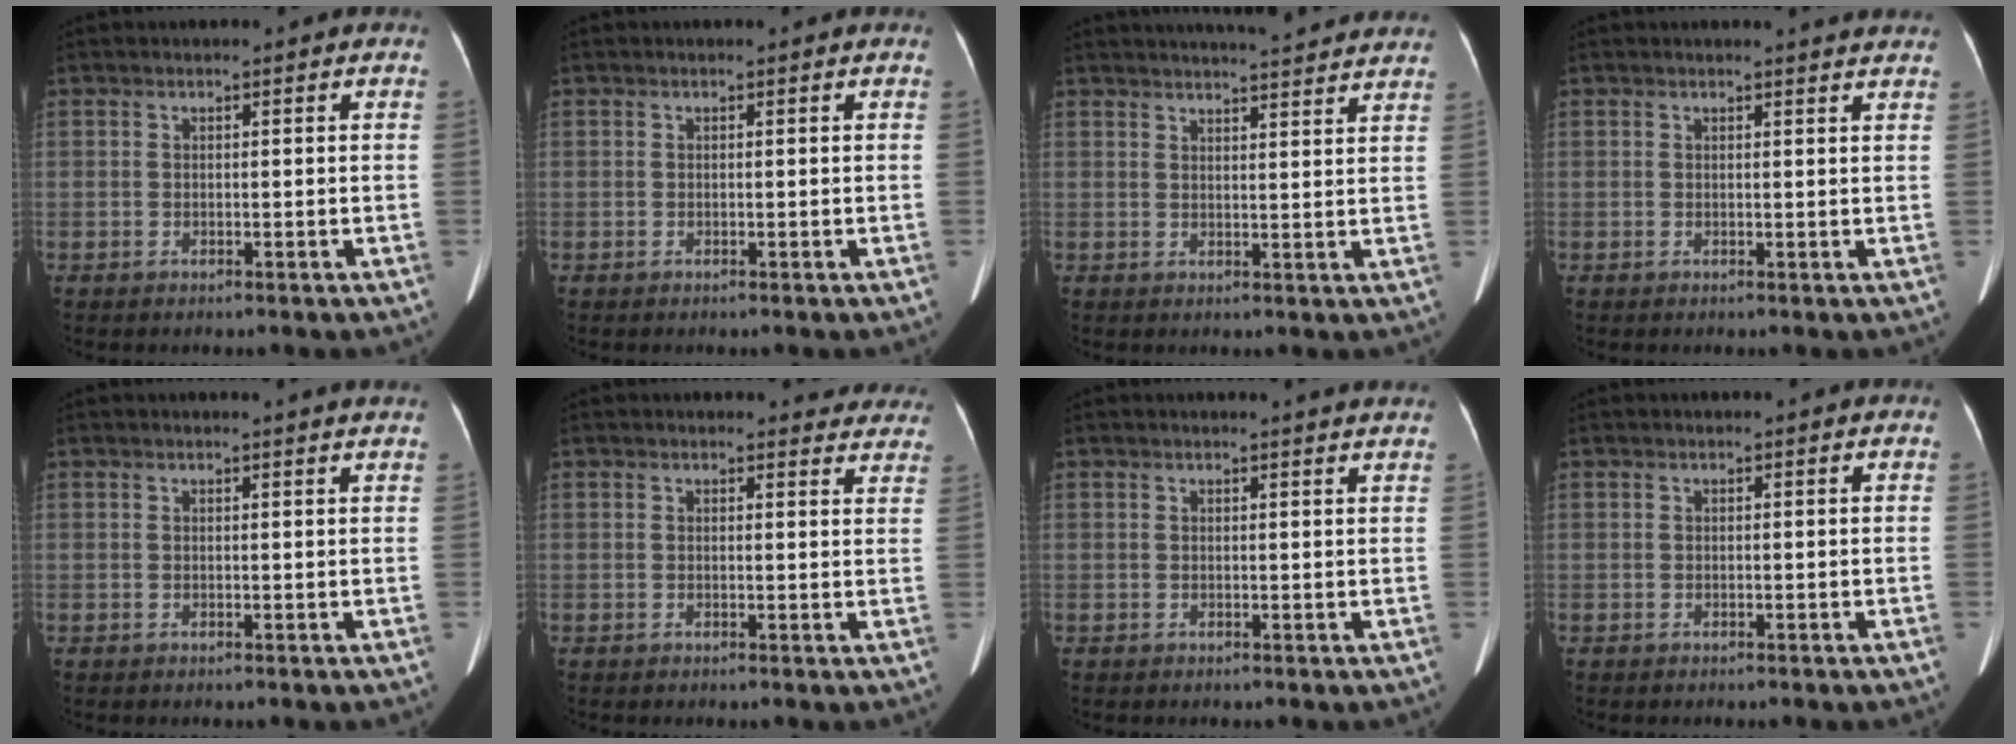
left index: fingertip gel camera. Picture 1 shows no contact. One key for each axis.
{"total": 0.0}
{"total": 15.8, "fx": 14.8, "fy": 1.0, "fz": 5.5, "tx": -0.078, "ty": 0.011, "tz": 0.181}
{"total": 3.6, "fx": 3.5, "fy": -0.1, "fz": 0.8, "tx": -0.014, "ty": -0.004, "tz": 0.027}
{"total": 2.4, "fx": 2.3, "fy": -0.4, "fz": 0.7, "tx": -0.014, "ty": -0.003, "tz": 0.020}
{"total": 7.2, "fx": 6.8, "fy": 2.1, "fz": 0.5, "tx": 0.032, "ty": -0.015, "tz": 0.042}
{"total": 3.5, "fx": 3.3, "fy": -0.3, "fz": 1.0, "tx": -0.016, "ty": -0.002, "tz": 0.026}
{"total": 0.0}